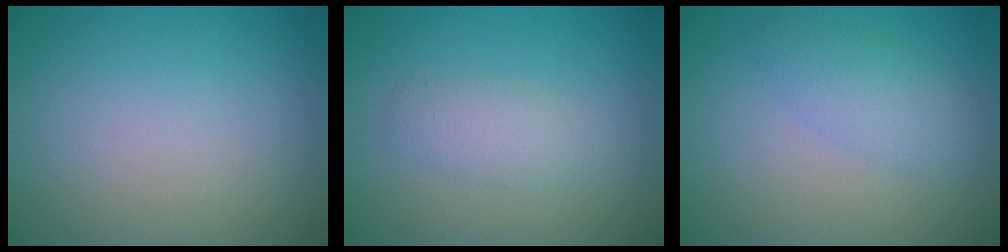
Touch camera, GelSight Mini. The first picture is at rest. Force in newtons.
{"total": 2.2, "press": 2.2, "slide": 0.0}
{"total": 2.7, "press": 2.7, "slide": 0.0}